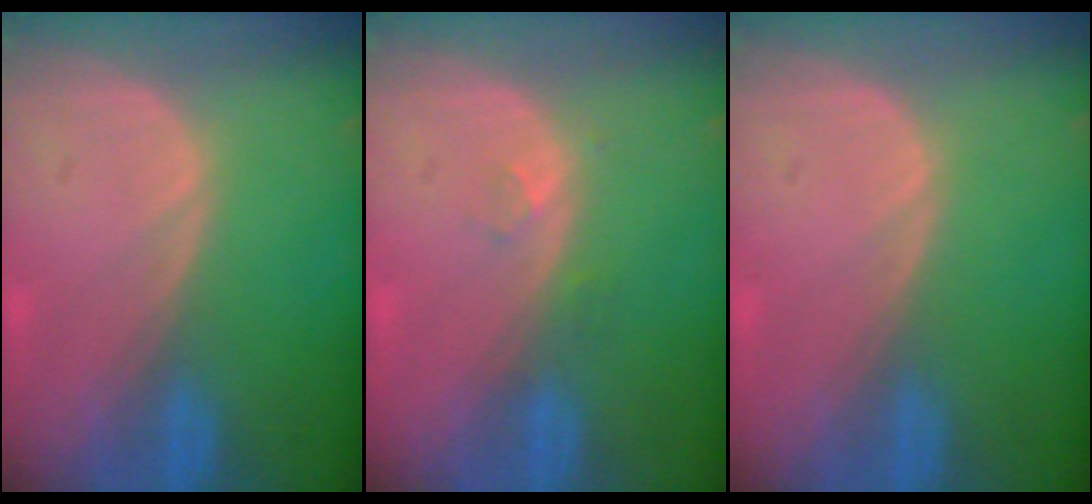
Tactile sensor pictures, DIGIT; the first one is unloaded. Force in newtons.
{"total": 1.4, "press": 1.3, "slide": 0.6}
{"total": 0.0}